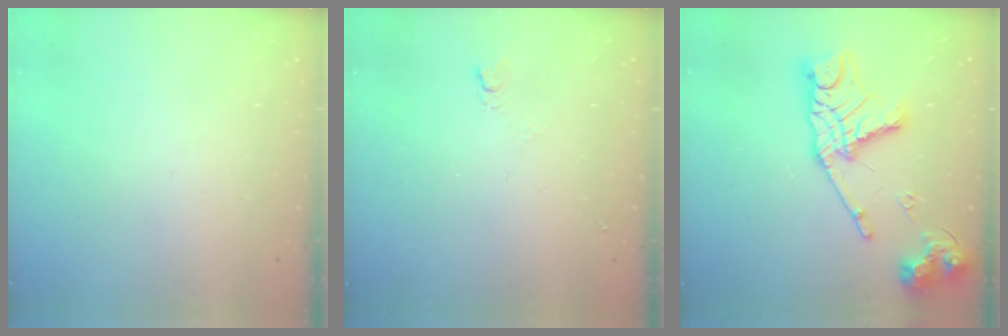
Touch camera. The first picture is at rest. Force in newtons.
{"total": 2.7, "press": 2.6, "slide": 0.5}
{"total": 19.0, "press": 18.9, "slide": 1.8}